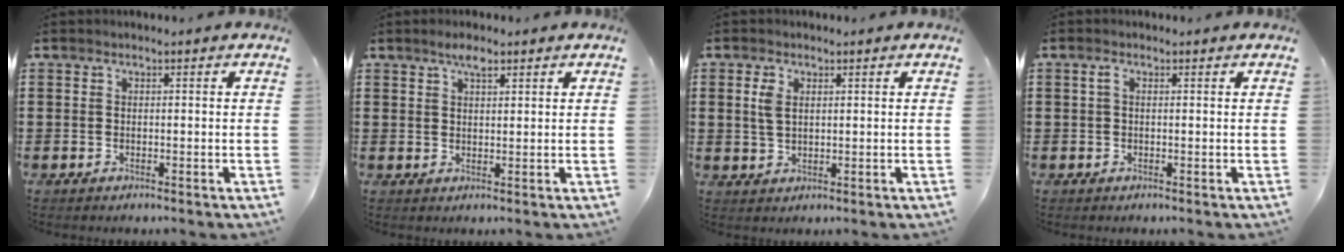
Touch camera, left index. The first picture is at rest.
{"total": 2.9, "force": [2.0, 1.1, 1.8], "torque": [-0.032, 0.002, 0.033]}
{"total": 2.8, "force": [0.8, 1.7, 2.1], "torque": [-0.048, 0.009, 0.014]}
{"total": 1.1, "force": [0.1, 0.5, 1.0], "torque": [-0.021, 0.005, 0.000]}